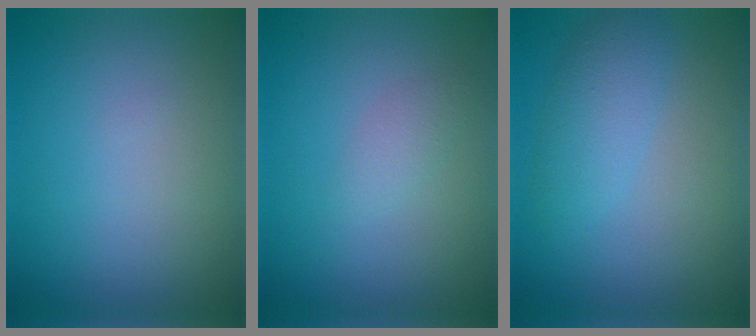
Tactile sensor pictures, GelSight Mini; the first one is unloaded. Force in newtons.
{"total": 1.2, "press": 1.2, "slide": 0.0}
{"total": 2.8, "press": 2.8, "slide": 0.1}